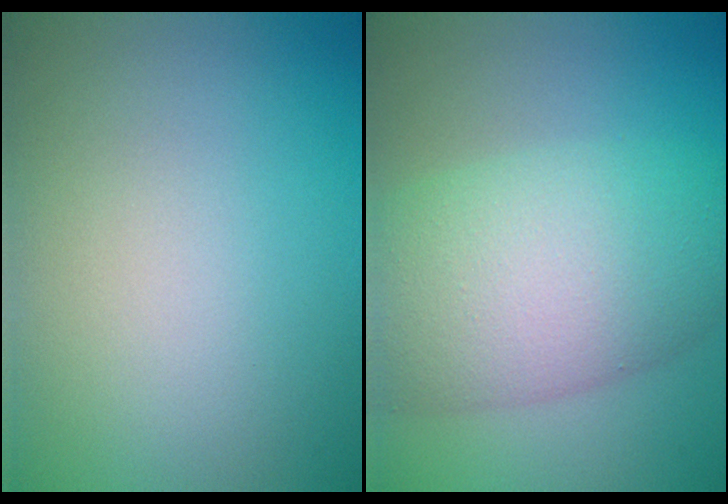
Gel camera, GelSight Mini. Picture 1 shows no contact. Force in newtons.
{"total": 9.2, "press": 9.2, "slide": 0.3}